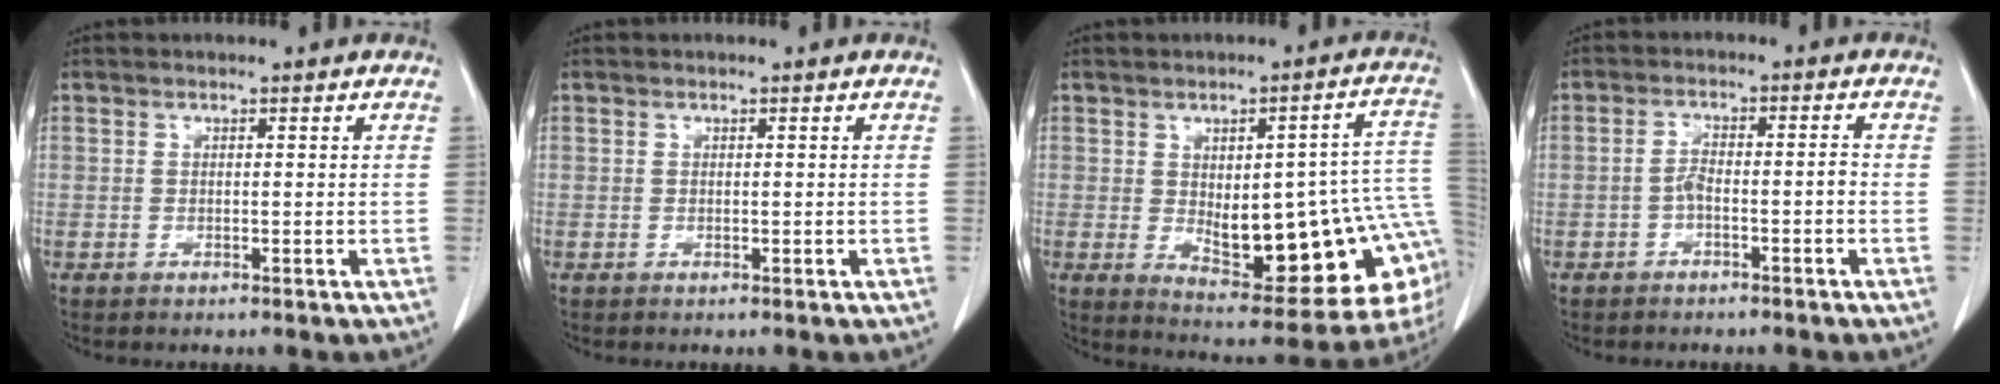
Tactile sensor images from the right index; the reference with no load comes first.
{"total": 0.0}
{"total": 20.7, "force": [-2.3, 6.5, 19.5], "torque": [-0.184, 0.023, 0.001]}
{"total": 3.4, "force": [-1.1, 0.7, 3.1], "torque": [-0.053, 0.009, -0.020]}